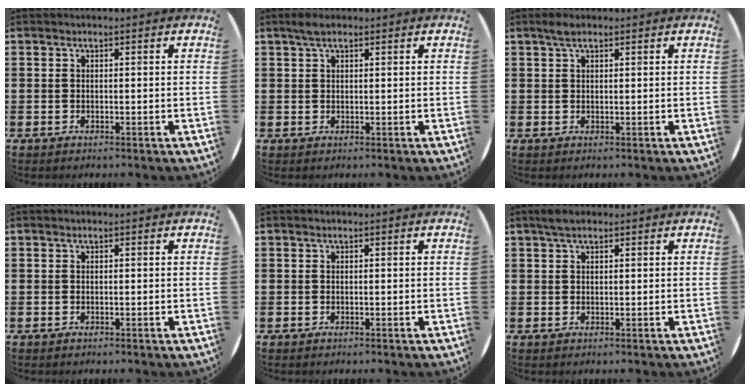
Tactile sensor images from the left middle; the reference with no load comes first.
{"total": 2.0, "force": [1.5, 0.8, 1.1], "torque": [-0.017, 0.002, 0.025]}
{"total": 1.9, "force": [1.3, 0.8, 1.1], "torque": [-0.015, 0.002, 0.022]}
{"total": 0.0}
{"total": 0.0}
{"total": 1.9, "force": [1.5, 0.8, 1.0], "torque": [-0.014, 0.003, 0.025]}